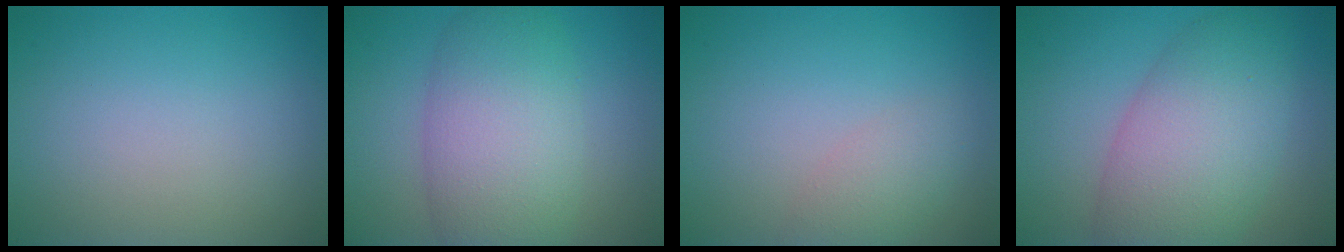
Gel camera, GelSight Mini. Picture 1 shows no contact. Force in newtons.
{"total": 8.0, "press": 8.0, "slide": 0.1}
{"total": 2.1, "press": 2.1, "slide": 0.1}
{"total": 8.4, "press": 8.4, "slide": 0.2}